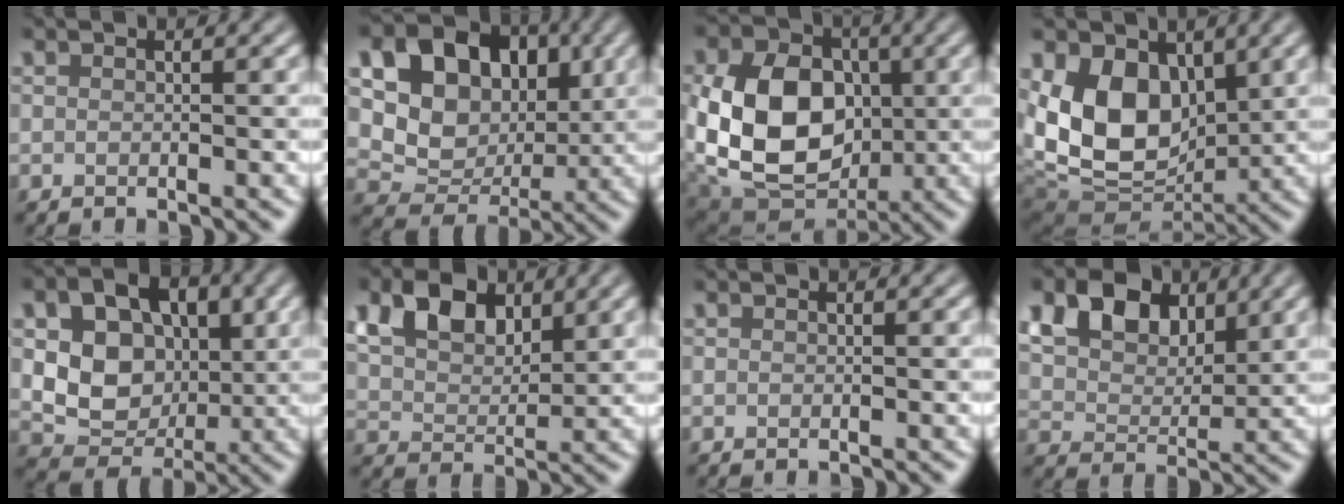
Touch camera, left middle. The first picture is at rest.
{"total": 14.4, "force": [3.8, 11.4, 7.9], "torque": [-0.154, 0.046, 0.064]}
{"total": 12.5, "force": [-0.7, 9.4, 8.3], "torque": [-0.177, -0.014, -0.012]}
{"total": 10.3, "force": [1.8, 7.1, 7.3], "torque": [-0.137, -0.015, 0.030]}
{"total": 8.5, "force": [1.2, 6.4, 5.5], "torque": [-0.099, -0.005, 0.018]}
{"total": 6.0, "force": [3.0, 3.9, 3.5], "torque": [-0.082, 0.003, 0.050]}
{"total": 0.0}
{"total": 9.4, "force": [4.6, 6.2, 5.4], "torque": [-0.112, 0.022, 0.075]}